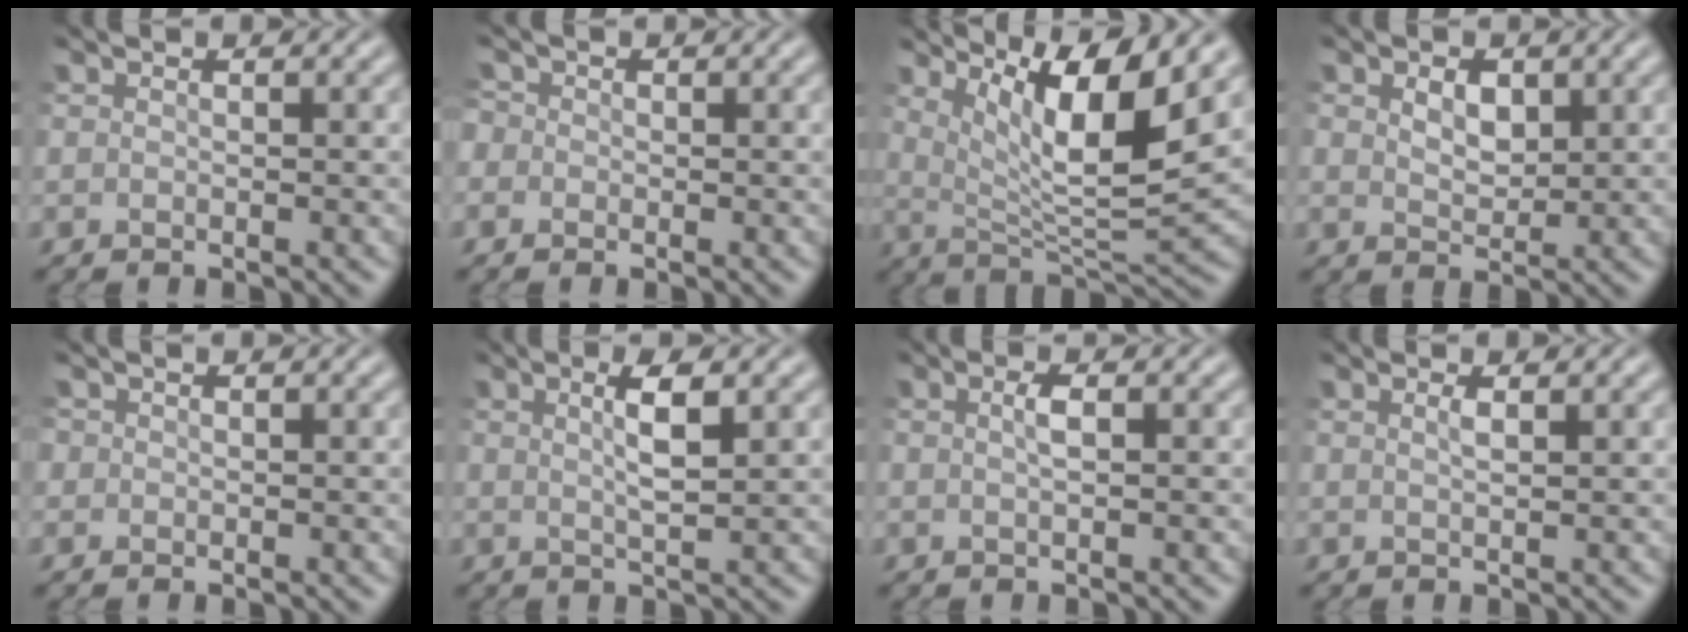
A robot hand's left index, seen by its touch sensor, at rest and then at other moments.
{"total": 1.4, "force": [-0.3, 1.3, 0.2], "torque": [-0.007, 0.006, -0.015]}
{"total": 9.0, "force": [4.3, 1.8, 7.7], "torque": [-0.129, -0.009, 0.081]}
{"total": 2.1, "force": [0.5, 1.5, 1.4], "torque": [-0.030, -0.005, 0.012]}
{"total": 0.6, "force": [-0.2, 0.6, -0.1], "torque": [0.003, -0.001, -0.002]}
{"total": 2.9, "force": [0.6, 0.7, 2.7], "torque": [-0.043, 0.002, 0.009]}
{"total": 1.2, "force": [-0.1, 0.3, 1.1], "torque": [-0.023, 0.001, -0.002]}
{"total": 0.7, "force": [0.2, 0.2, 0.7], "torque": [-0.010, 0.001, 0.001]}